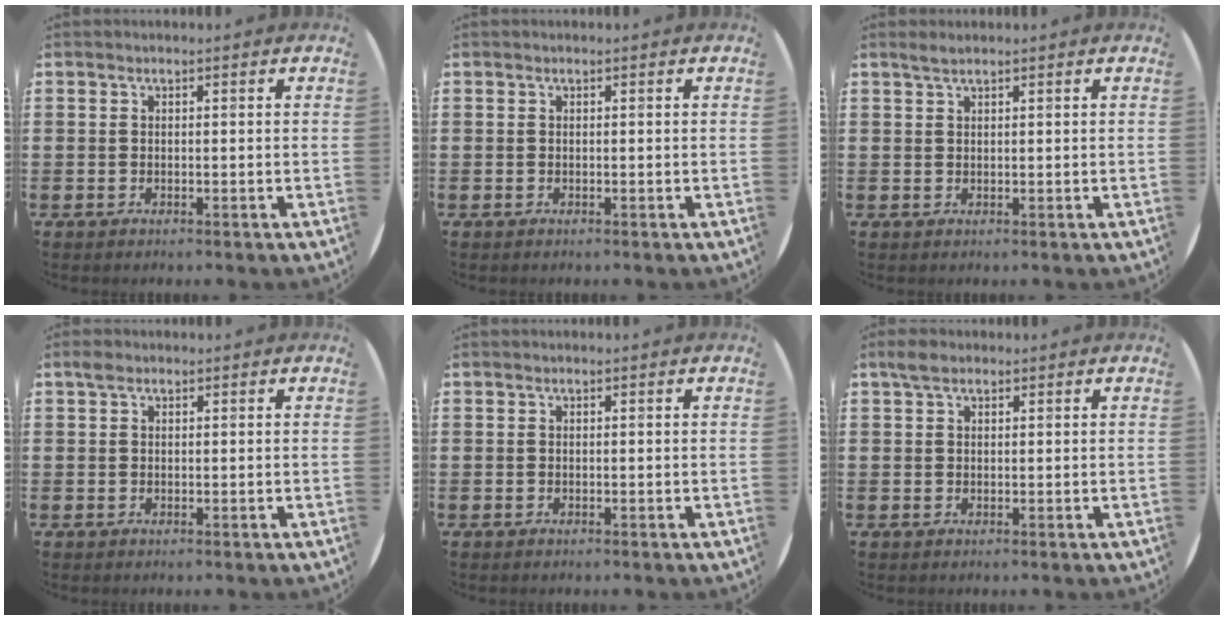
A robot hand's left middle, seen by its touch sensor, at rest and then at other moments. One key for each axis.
{"total": 0.0}
{"total": 1.1, "fx": 0.9, "fy": 0.0, "fz": 0.5, "tx": -0.011, "ty": 0.002, "tz": 0.017}
{"total": 1.1, "fx": 0.7, "fy": 0.7, "fz": 0.4, "tx": -0.001, "ty": 0.002, "tz": 0.012}
{"total": 0.0}
{"total": 2.0, "fx": 1.5, "fy": 1.0, "fz": 0.9, "tx": -0.012, "ty": 0.004, "tz": 0.027}